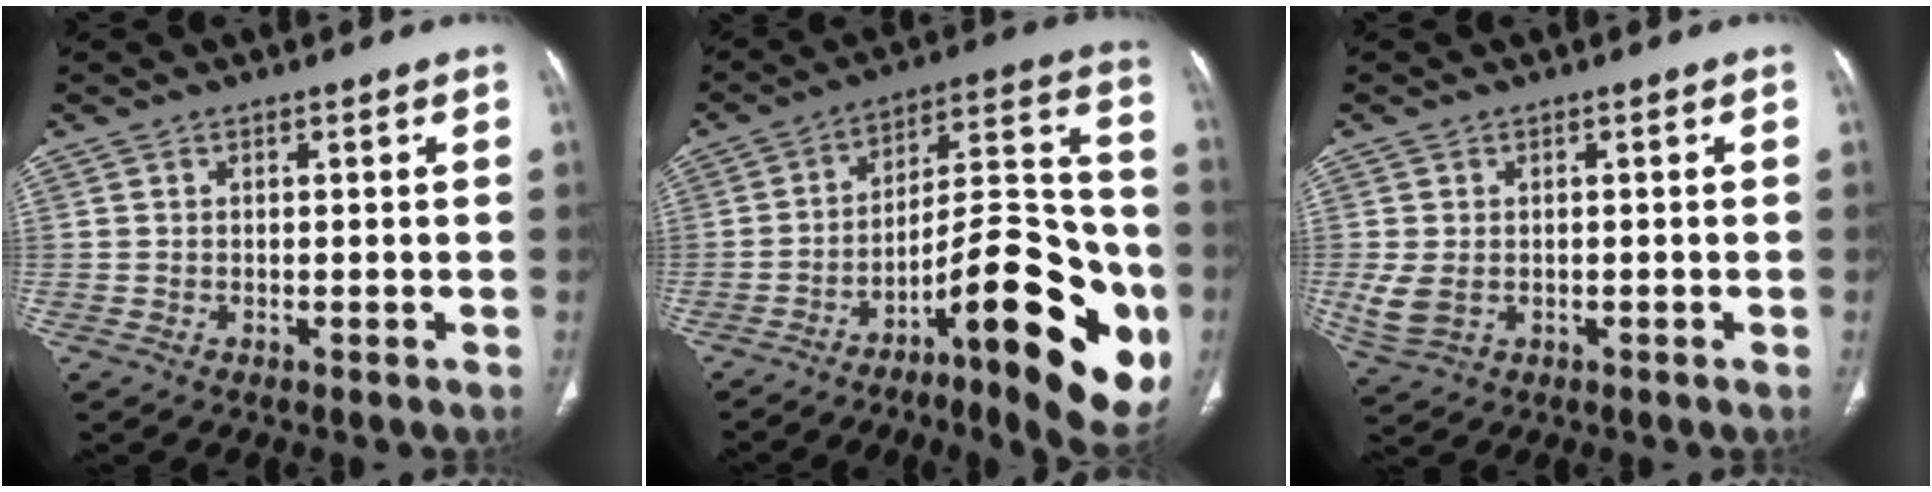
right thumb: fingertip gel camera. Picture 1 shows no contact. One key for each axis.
{"total": 26.9, "fx": -9.8, "fy": 8.4, "fz": 23.6, "tx": -0.275, "ty": 0.066, "tz": -0.135}
{"total": 4.7, "fx": -0.4, "fy": 3.6, "fz": 3.0, "tx": -0.073, "ty": -0.005, "tz": 0.002}